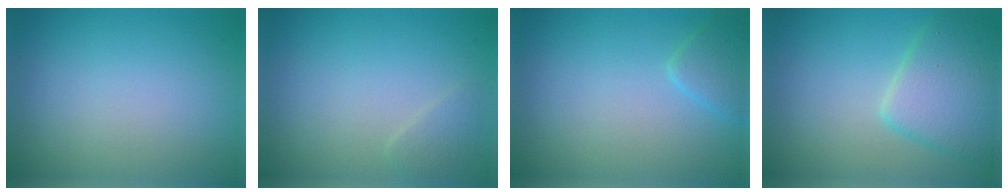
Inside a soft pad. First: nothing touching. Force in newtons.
{"total": 1.2, "press": 1.2, "slide": 0.0}
{"total": 1.8, "press": 1.8, "slide": 0.1}
{"total": 5.1, "press": 5.1, "slide": 0.3}